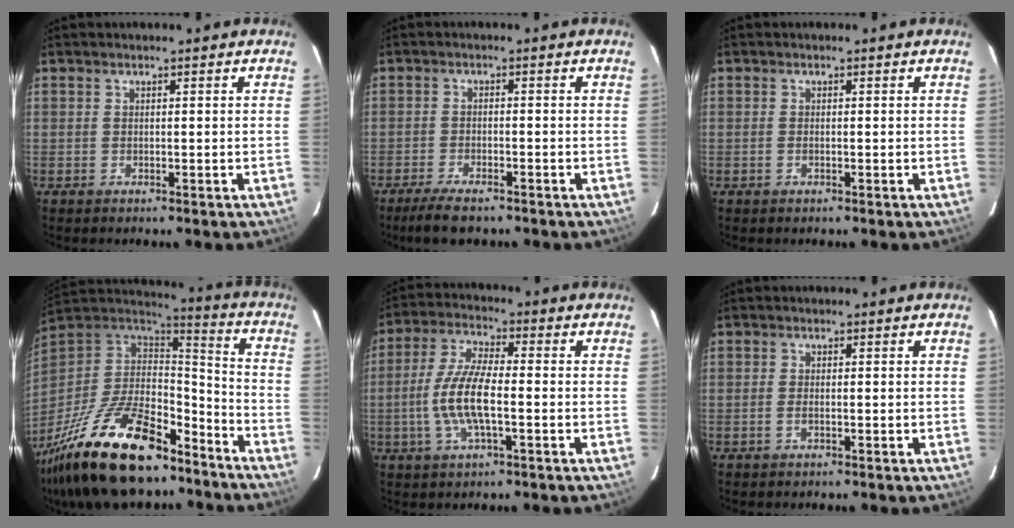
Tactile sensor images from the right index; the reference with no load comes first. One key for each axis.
{"total": 6.1, "fx": -4.9, "fy": 1.5, "fz": 3.4, "tx": -0.085, "ty": -0.014, "tz": -0.089}
{"total": 0.6, "fx": -0.2, "fy": 0.3, "fz": 0.5, "tx": -0.012, "ty": 0.000, "tz": -0.004}
{"total": 31.5, "fx": -21.4, "fy": 13.1, "fz": 19.0, "tx": -0.383, "ty": -0.020, "tz": -0.337}
{"total": 10.3, "fx": -2.2, "fy": 2.9, "fz": 9.6, "tx": -0.201, "ty": 0.001, "tz": -0.045}
{"total": 1.2, "fx": -0.4, "fy": 0.5, "fz": 1.0, "tx": -0.024, "ty": 0.000, "tz": -0.009}